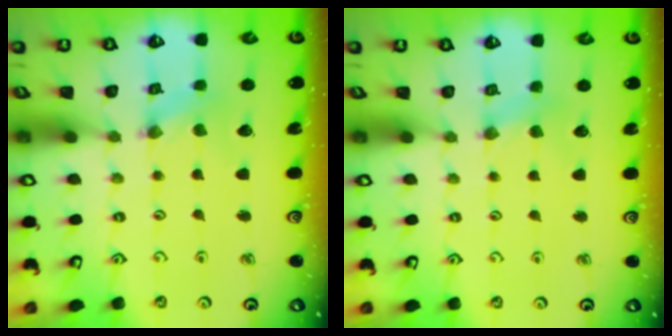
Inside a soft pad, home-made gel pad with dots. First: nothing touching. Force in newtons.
{"total": 2.2, "press": 2.1, "slide": 0.4}